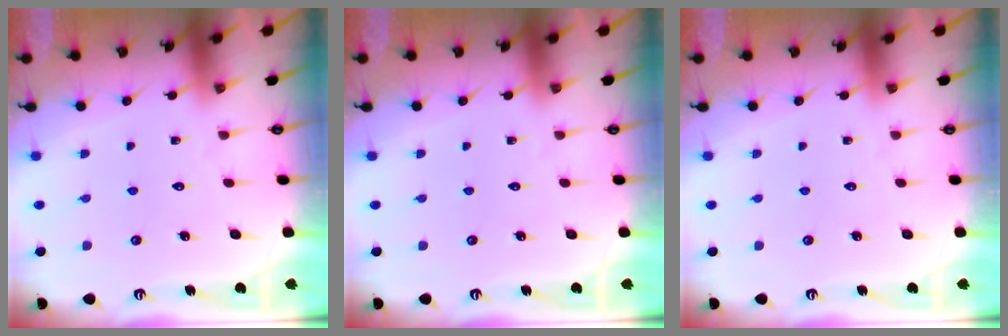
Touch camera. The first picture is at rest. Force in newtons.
{"total": 0.0}
{"total": 0.0}